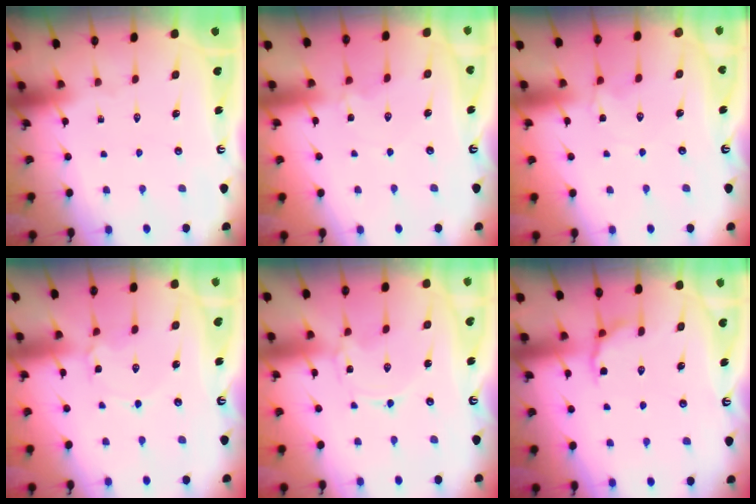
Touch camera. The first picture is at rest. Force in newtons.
{"total": 2.7, "press": 2.7, "slide": 0.5}
{"total": 2.2, "press": 2.2, "slide": 0.4}
{"total": 2.8, "press": 2.8, "slide": 0.3}
{"total": 0.0}
{"total": 5.1, "press": 4.7, "slide": 1.9}